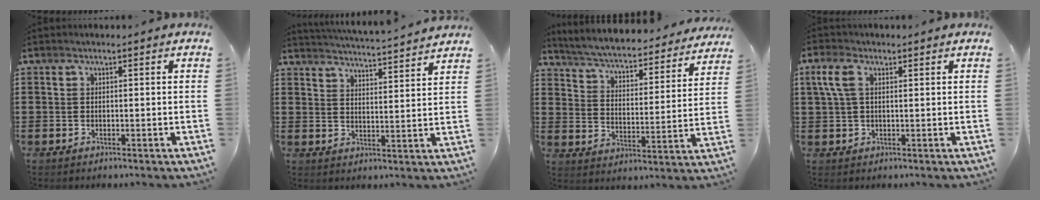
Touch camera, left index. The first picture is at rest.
{"total": 4.2, "force": [4.1, -0.9, 0.5], "torque": [-0.022, -0.039, 0.067]}
{"total": 4.4, "force": [4.2, -0.3, 1.1], "torque": [-0.044, -0.042, 0.065]}
{"total": 4.5, "force": [1.8, 2.0, 3.6], "torque": [-0.088, 0.005, 0.029]}